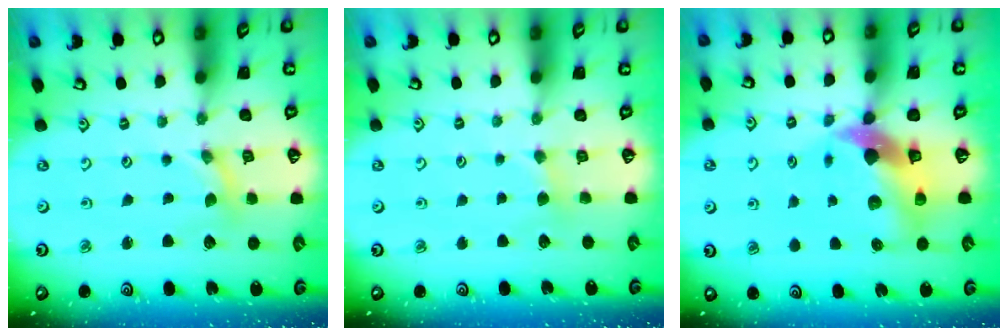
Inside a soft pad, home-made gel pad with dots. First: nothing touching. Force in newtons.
{"total": 1.8, "press": 1.8, "slide": 0.3}
{"total": 10.9, "press": 10.8, "slide": 1.4}